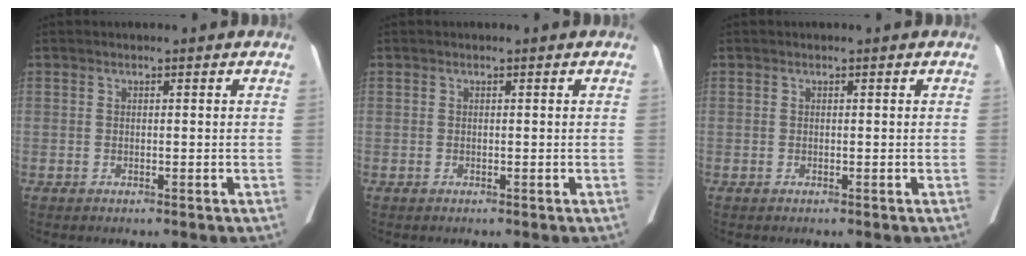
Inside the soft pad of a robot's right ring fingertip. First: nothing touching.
{"total": 0.0}
{"total": 0.0}